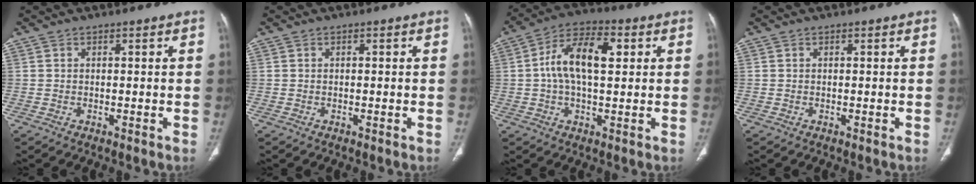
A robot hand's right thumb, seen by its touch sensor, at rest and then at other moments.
{"total": 0.0}
{"total": 11.9, "force": [2.0, 6.1, 10.1], "torque": [-0.180, 0.024, 0.029]}
{"total": 0.0}